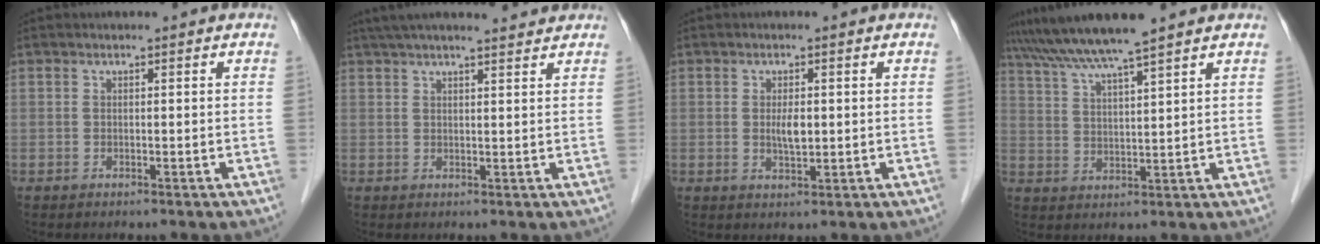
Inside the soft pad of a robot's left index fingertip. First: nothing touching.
{"total": 11.4, "force": [10.2, 1.0, 5.1], "torque": [-0.080, 0.026, 0.140]}
{"total": 2.7, "force": [0.1, 0.9, 2.6], "torque": [-0.048, -0.003, 0.004]}
{"total": 8.3, "force": [7.1, -1.3, 4.1], "torque": [-0.078, 0.018, 0.129]}